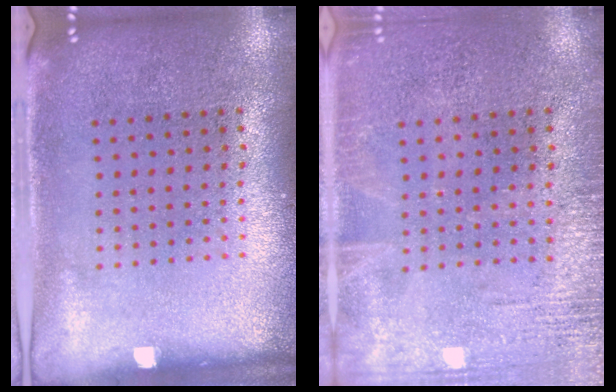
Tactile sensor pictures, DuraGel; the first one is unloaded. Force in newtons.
{"total": 2.6, "press": 2.5, "slide": 0.3}